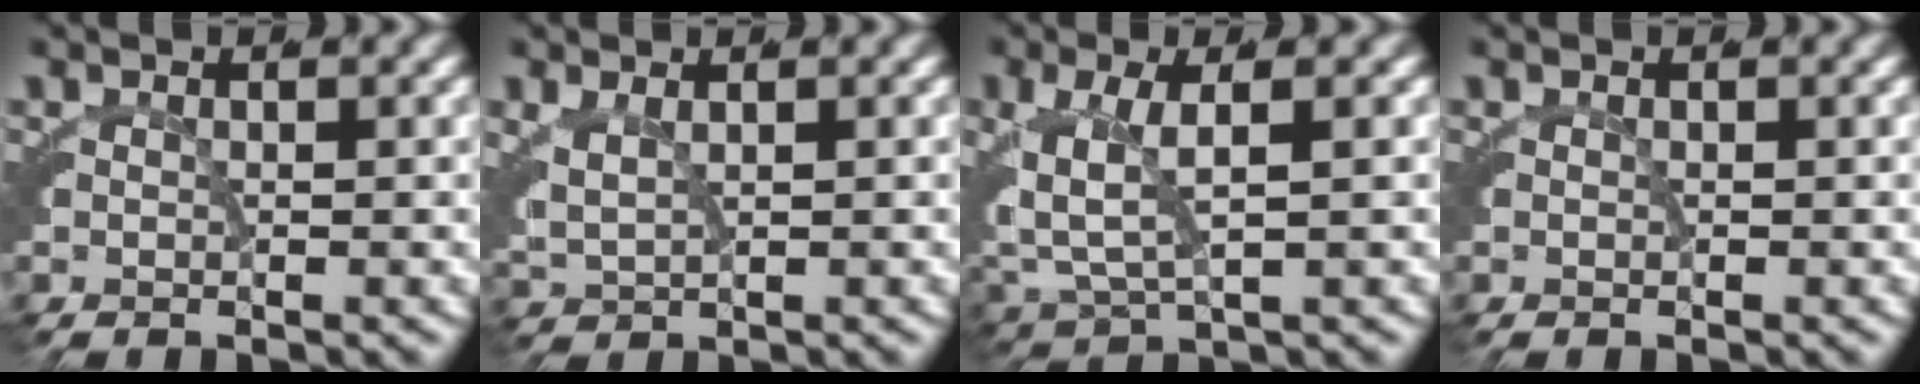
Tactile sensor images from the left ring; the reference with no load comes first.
{"total": 2.1, "force": [1.6, 1.0, 0.9], "torque": [-0.034, 0.003, 0.035]}
{"total": 3.9, "force": [0.9, 2.0, 3.3], "torque": [-0.086, -0.004, 0.025]}
{"total": 0.0}